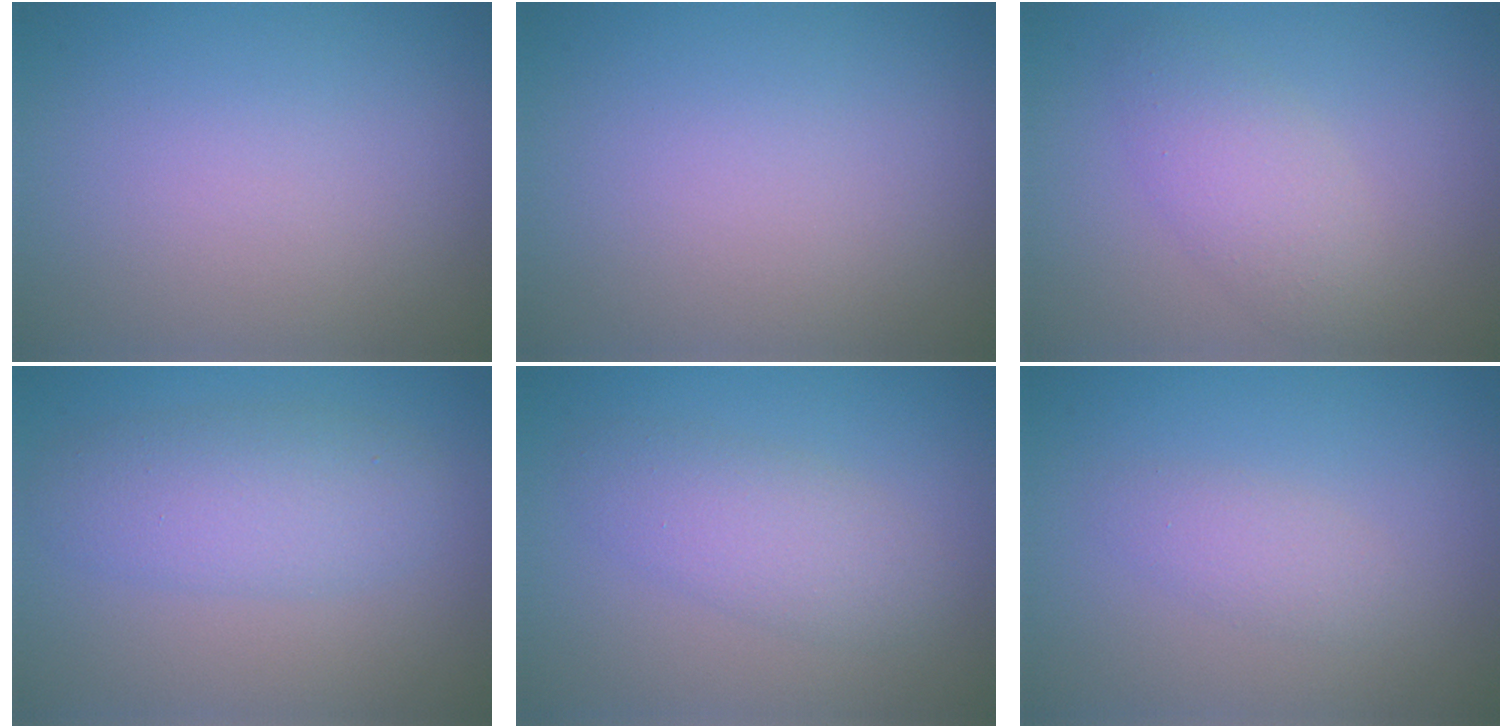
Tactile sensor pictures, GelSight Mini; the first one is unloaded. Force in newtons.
{"total": 0.0}
{"total": 3.1, "press": 3.1, "slide": 0.3}
{"total": 4.2, "press": 4.2, "slide": 0.1}
{"total": 3.2, "press": 3.2, "slide": 0.0}
{"total": 1.7, "press": 1.7, "slide": 0.1}